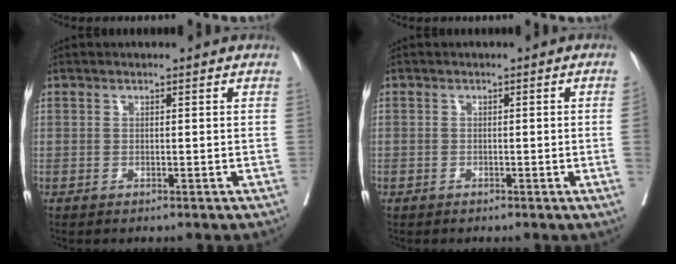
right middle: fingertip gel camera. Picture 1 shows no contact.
{"total": 1.4, "force": [-0.4, -0.3, 1.3], "torque": [-0.018, 0.002, -0.005]}